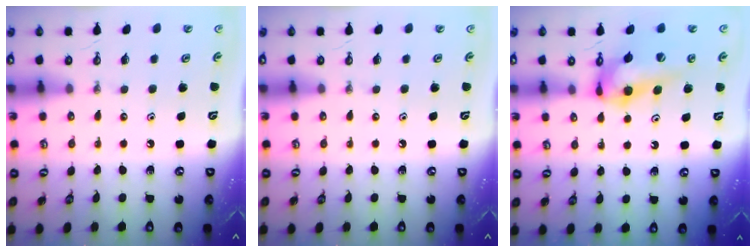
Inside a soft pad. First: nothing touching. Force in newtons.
{"total": 0.0}
{"total": 12.2, "press": 12.1, "slide": 1.2}